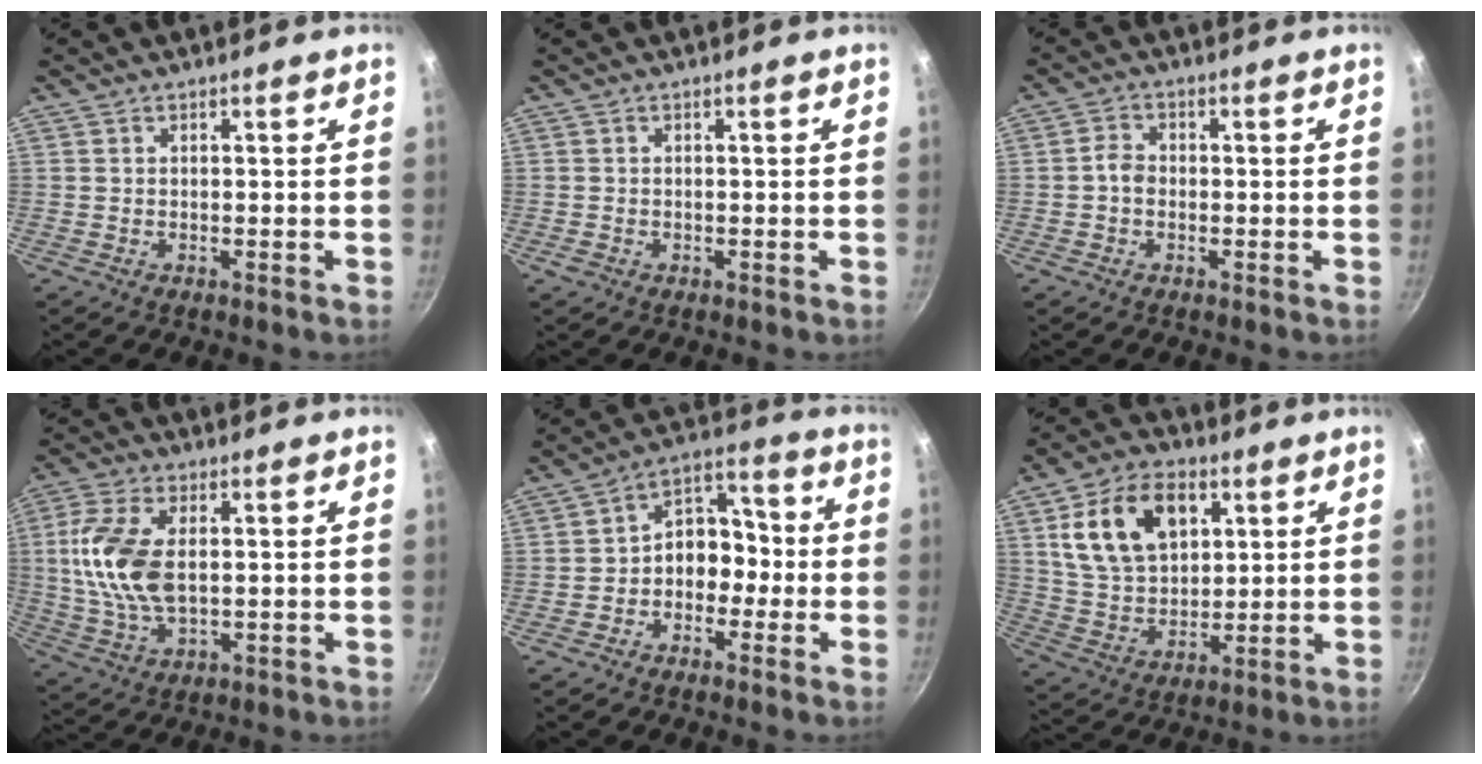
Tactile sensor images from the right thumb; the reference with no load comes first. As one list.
[{"total": 1.0, "force": [-0.4, 0.7, 0.5], "torque": [-0.008, 0.000, -0.008]}, {"total": 2.9, "force": [-0.7, 2.2, 1.7], "torque": [-0.025, 0.015, -0.017]}, {"total": 13.1, "force": [1.3, 7.2, 10.9], "torque": [-0.220, 0.002, 0.023]}, {"total": 9.1, "force": [-2.1, 7.0, 5.5], "torque": [-0.024, 0.052, -0.048]}, {"total": 16.9, "force": [5.8, 11.1, 11.4], "torque": [-0.176, -0.008, 0.106]}]